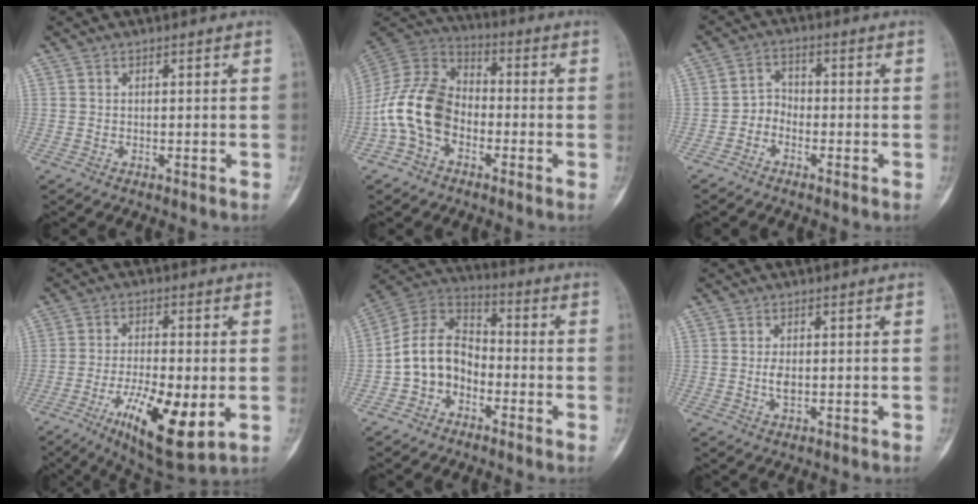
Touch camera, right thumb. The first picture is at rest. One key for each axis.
{"total": 14.2, "fx": -4.1, "fy": 9.9, "fz": 9.4, "tx": -0.176, "ty": 0.047, "tz": -0.089}
{"total": 3.3, "fx": -1.9, "fy": 2.4, "fz": 1.2, "tx": -0.008, "ty": 0.020, "tz": -0.045}
{"total": 15.4, "fx": -4.6, "fy": 5.1, "fz": 13.8, "tx": -0.233, "ty": -0.008, "tz": -0.067}
{"total": 11.2, "fx": -3.5, "fy": 8.5, "fz": 6.4, "tx": -0.099, "ty": 0.054, "tz": -0.079}
{"total": 2.5, "fx": 0.0, "fy": 1.3, "fz": 2.1, "tx": -0.042, "ty": -0.003, "tz": -0.001}